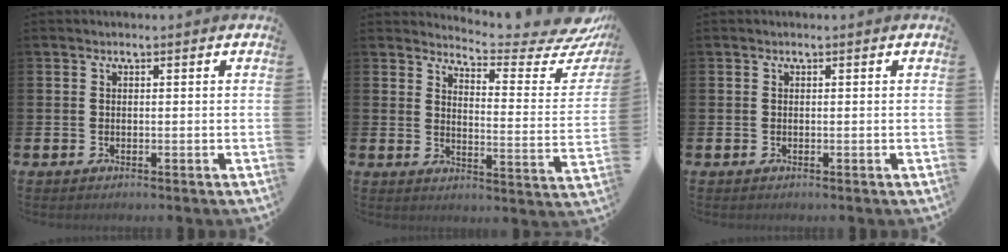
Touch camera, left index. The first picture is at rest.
{"total": 6.3, "force": [5.8, 0.7, 2.4], "torque": [-0.051, -0.051, 0.091]}
{"total": 0.0}